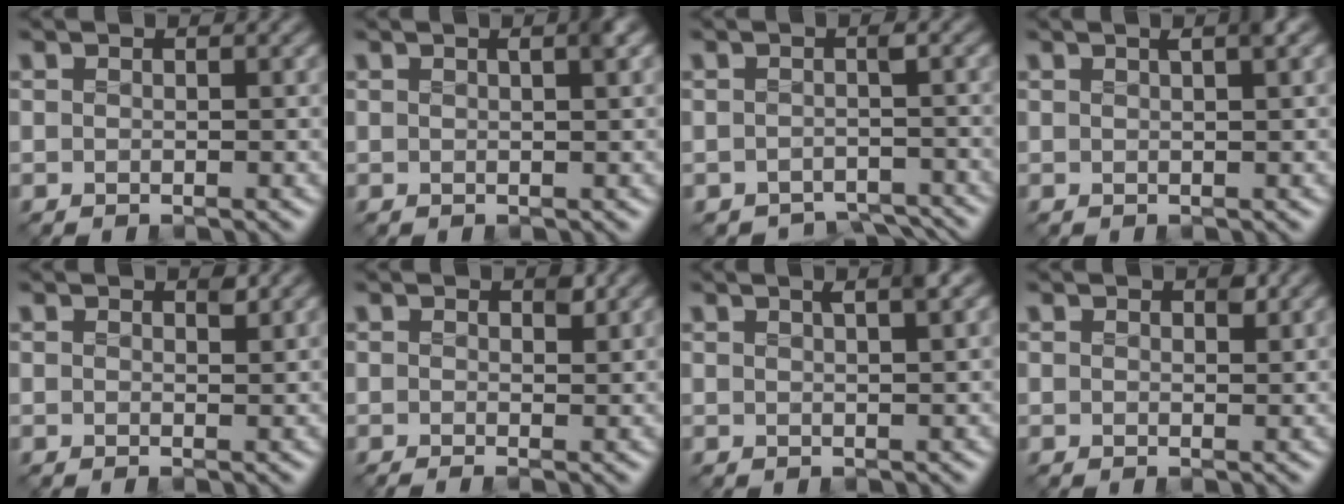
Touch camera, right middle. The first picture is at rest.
{"total": 1.5, "force": [0.6, 0.3, 1.4], "torque": [-0.014, 0.005, 0.003]}
{"total": 3.5, "force": [-3.1, 1.2, 1.0], "torque": [-0.003, -0.017, -0.045]}
{"total": 1.6, "force": [0.7, 0.3, 1.5], "torque": [-0.018, 0.003, 0.005]}
{"total": 0.6, "force": [0.4, 0.0, 0.4], "torque": [-0.008, -0.004, 0.004]}
{"total": 1.1, "force": [0.0, 0.2, 1.1], "torque": [-0.015, -0.007, -0.004]}
{"total": 2.1, "force": [0.9, 0.4, 1.8], "torque": [-0.019, 0.004, 0.003]}
{"total": 0.9, "force": [0.4, 0.5, 0.7], "torque": [-0.012, -0.002, 0.006]}